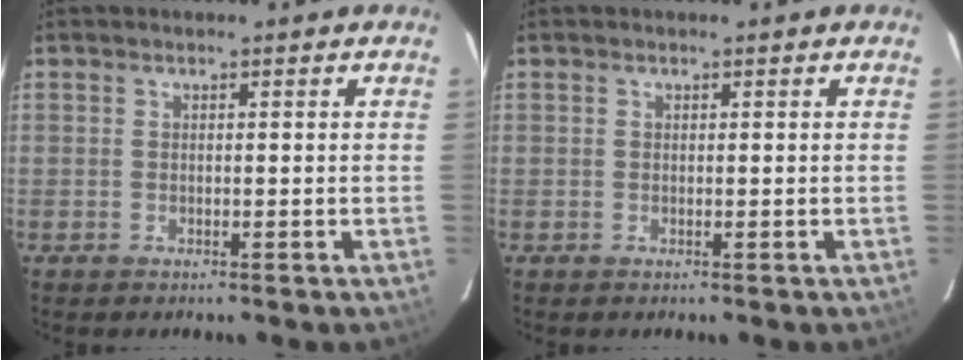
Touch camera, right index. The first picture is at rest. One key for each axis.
{"total": 0.0}